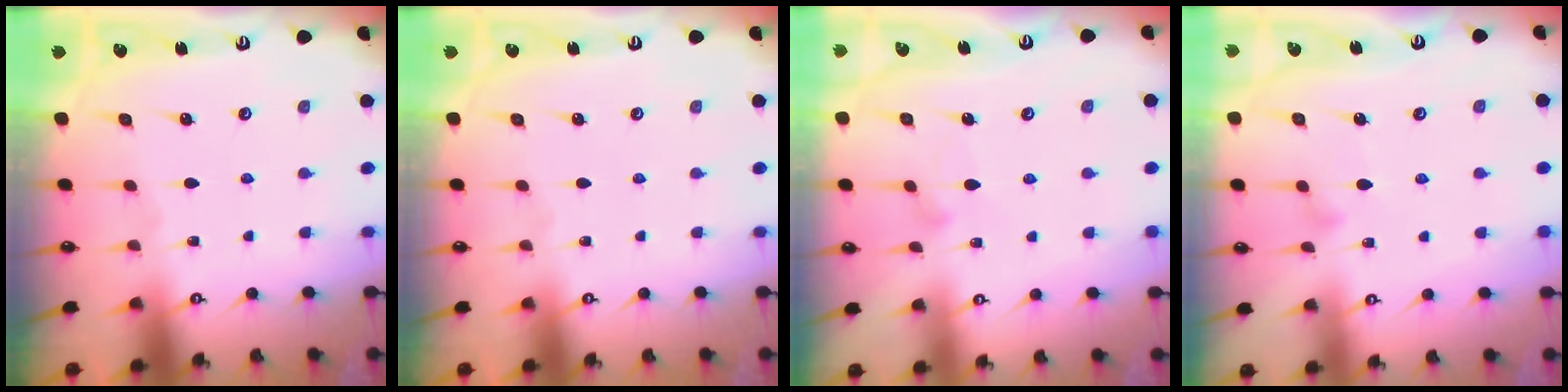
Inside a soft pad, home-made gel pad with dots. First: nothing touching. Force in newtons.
{"total": 0.0}
{"total": 9.3, "press": 9.3, "slide": 0.4}
{"total": 8.1, "press": 8.1, "slide": 0.5}